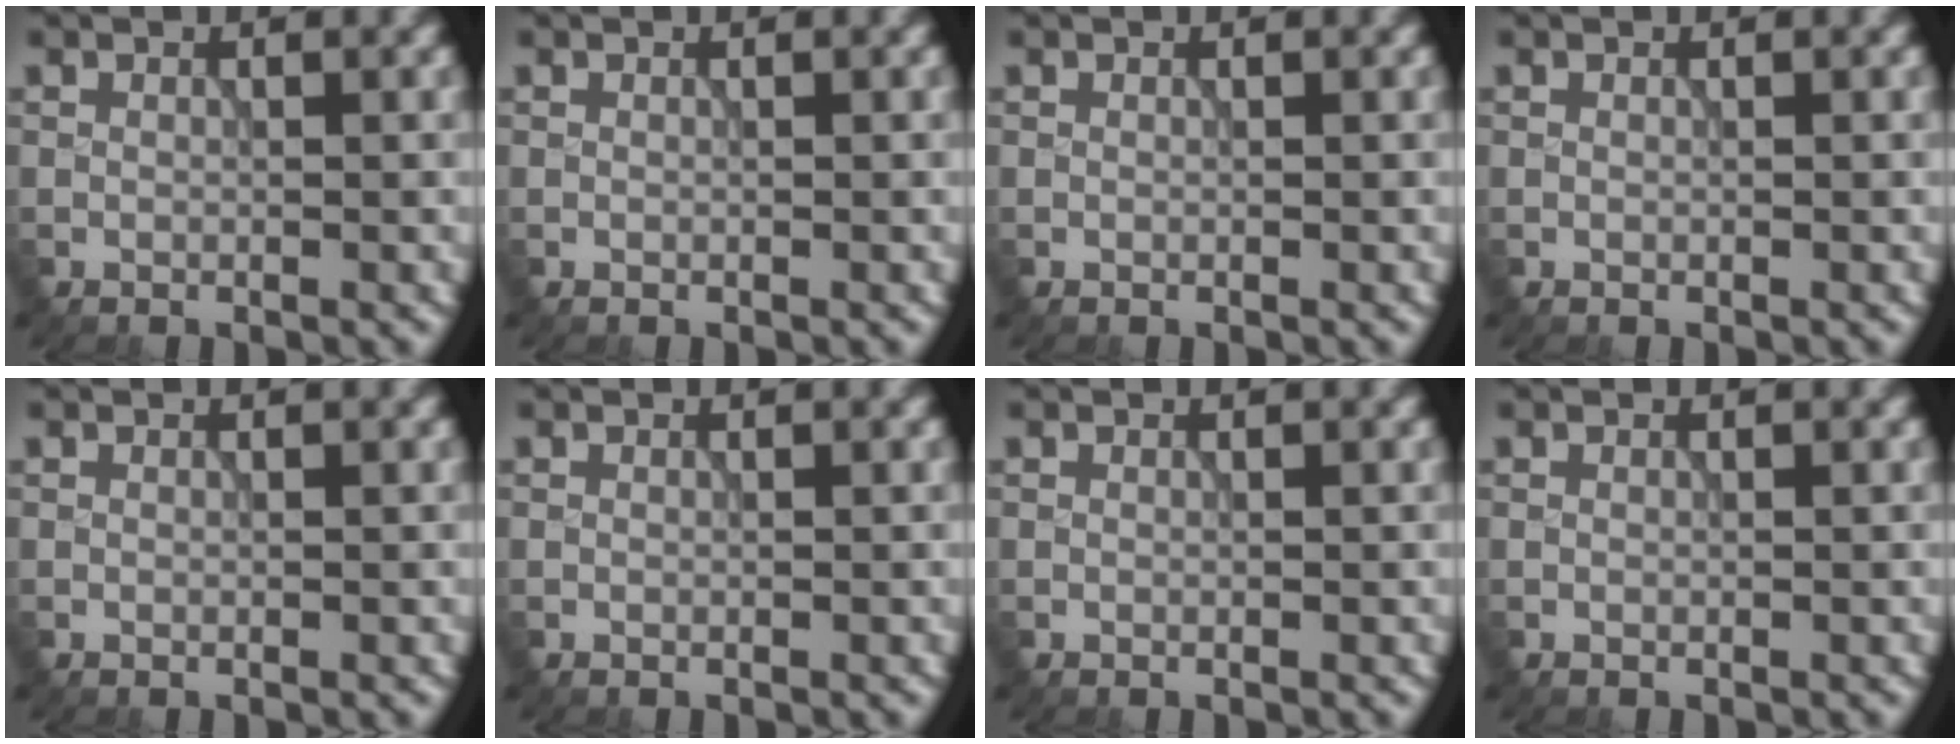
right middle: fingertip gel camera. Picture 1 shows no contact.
{"total": 0.0}
{"total": 0.0}
{"total": 0.0}
{"total": 0.0}
{"total": 0.0}
{"total": 0.0}
{"total": 0.0}